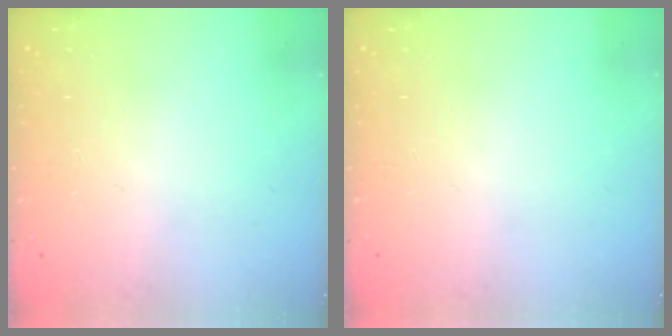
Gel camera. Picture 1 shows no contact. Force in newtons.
{"total": 0.0}